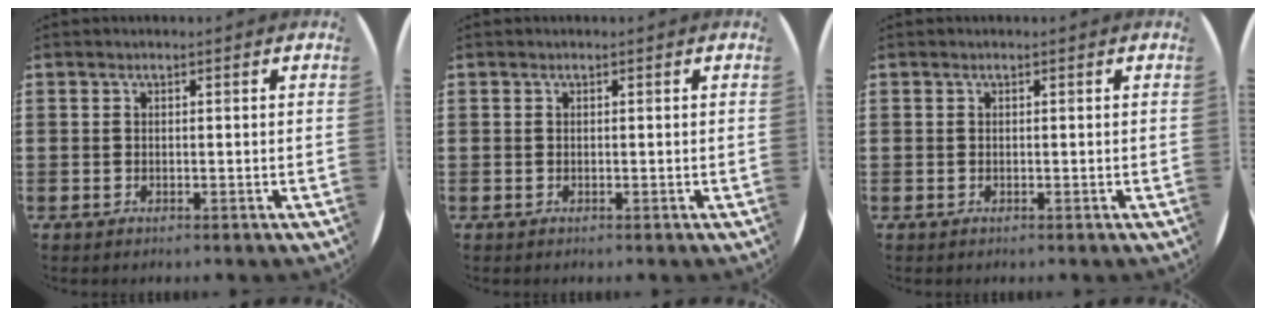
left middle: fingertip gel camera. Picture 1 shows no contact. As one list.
[{"total": 0.0}, {"total": 0.0}]